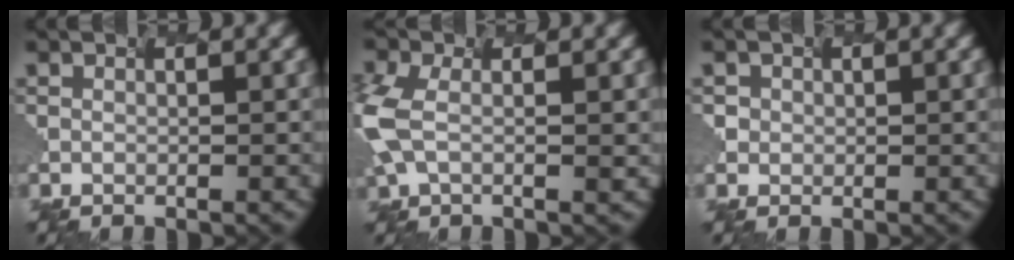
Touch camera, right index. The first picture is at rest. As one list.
[{"total": 4.8, "force": [-0.6, 2.6, 3.9], "torque": [-0.121, 0.004, -0.005]}, {"total": 1.0, "force": [-0.2, 0.7, -0.7], "torque": [0.003, -0.003, 0.010]}]